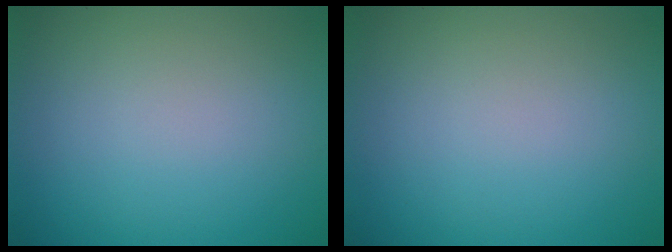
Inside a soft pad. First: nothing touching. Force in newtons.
{"total": 0.0}